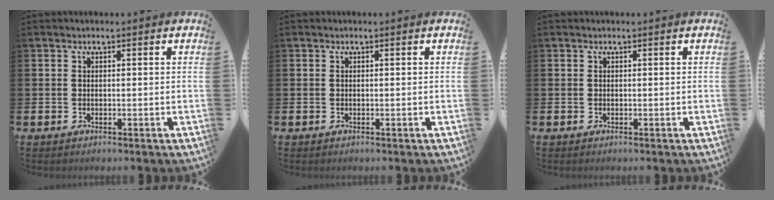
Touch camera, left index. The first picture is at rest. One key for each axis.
{"total": 0.0}
{"total": 0.0}